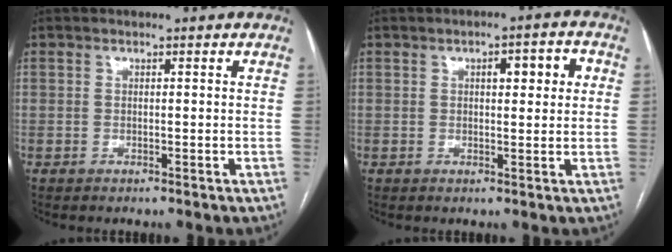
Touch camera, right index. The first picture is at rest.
{"total": 4.7, "force": [1.2, 1.3, 4.4], "torque": [-0.064, 0.014, 0.017]}